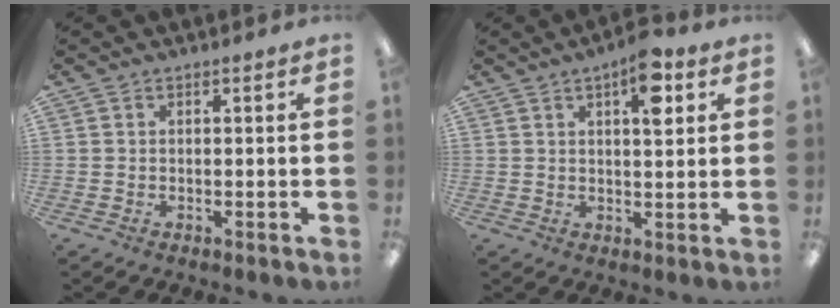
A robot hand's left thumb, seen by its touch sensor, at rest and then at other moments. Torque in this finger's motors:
{"motor_torque": [0.05, 0.22, -0.37, 0.25, 0.10]}